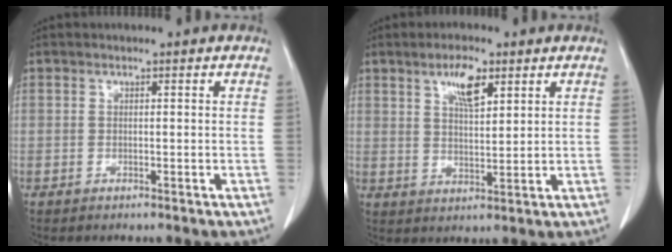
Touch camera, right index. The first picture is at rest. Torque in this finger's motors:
{"motor_torque": [0.43, 0.38, 0.09, 0.08]}